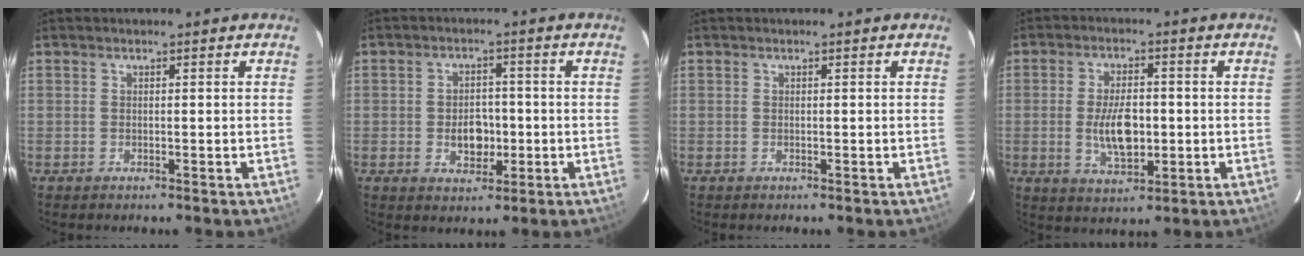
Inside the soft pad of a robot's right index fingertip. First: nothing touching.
{"total": 5.5, "force": [-1.1, 4.0, 3.7], "torque": [-0.067, 0.004, -0.012]}
{"total": 0.0}
{"total": 8.6, "force": [-1.0, 4.3, 7.4], "torque": [-0.139, -0.005, -0.013]}